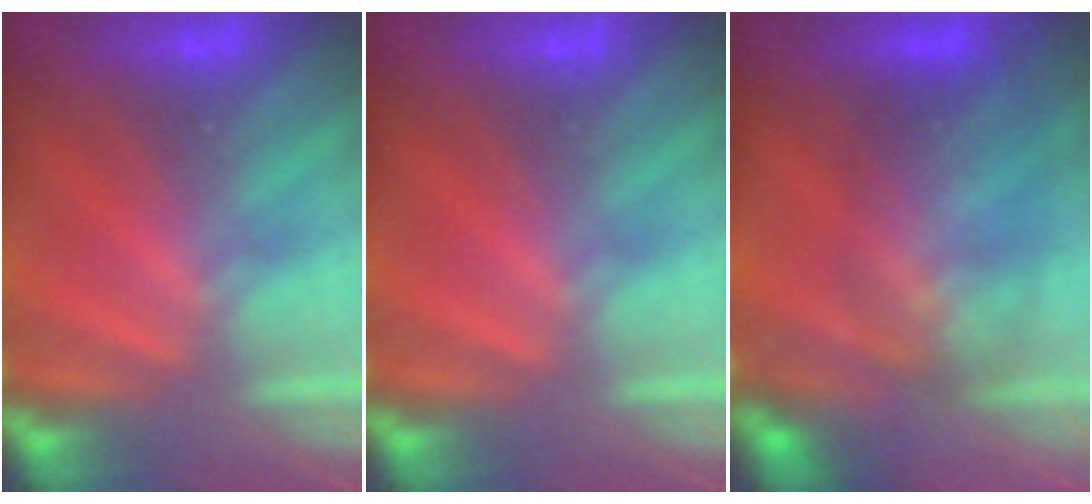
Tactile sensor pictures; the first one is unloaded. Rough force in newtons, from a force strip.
{"total": 0.0}
{"total": 2.8}